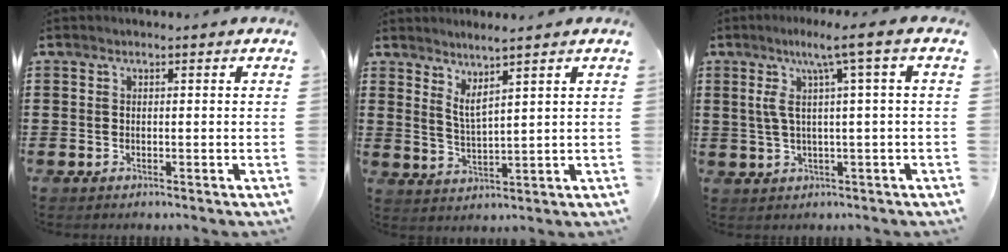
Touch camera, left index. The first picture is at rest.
{"total": 3.3, "force": [2.5, -0.2, 2.2], "torque": [-0.050, -0.008, 0.042]}
{"total": 7.0, "force": [1.9, -0.4, 6.7], "torque": [-0.140, 0.001, 0.022]}